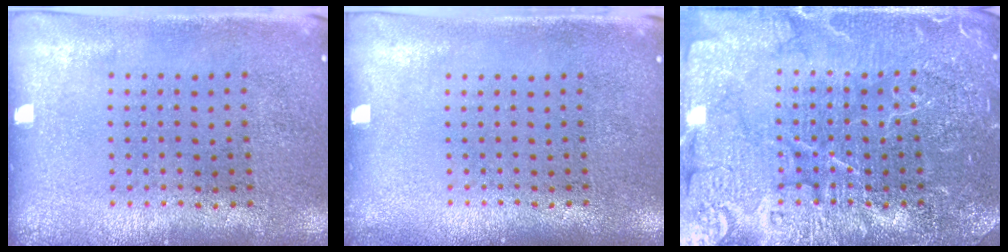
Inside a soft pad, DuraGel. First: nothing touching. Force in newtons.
{"total": 0.5, "press": 0.5, "slide": 0.2}
{"total": 6.9, "press": 6.9, "slide": 1.0}